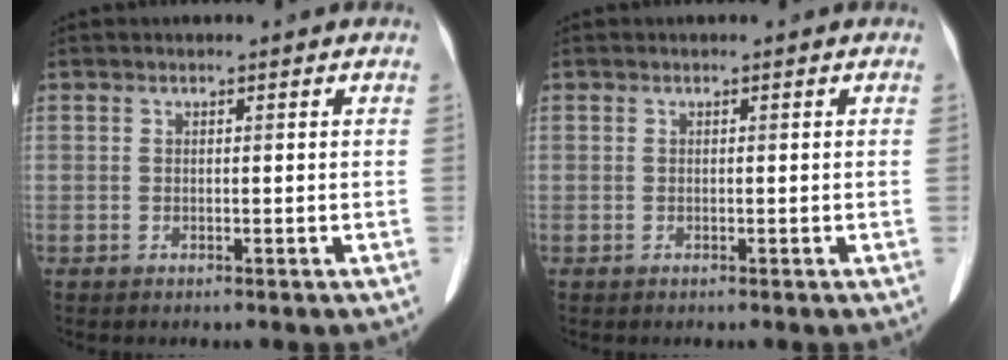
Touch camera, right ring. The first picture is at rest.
{"total": 0.0}